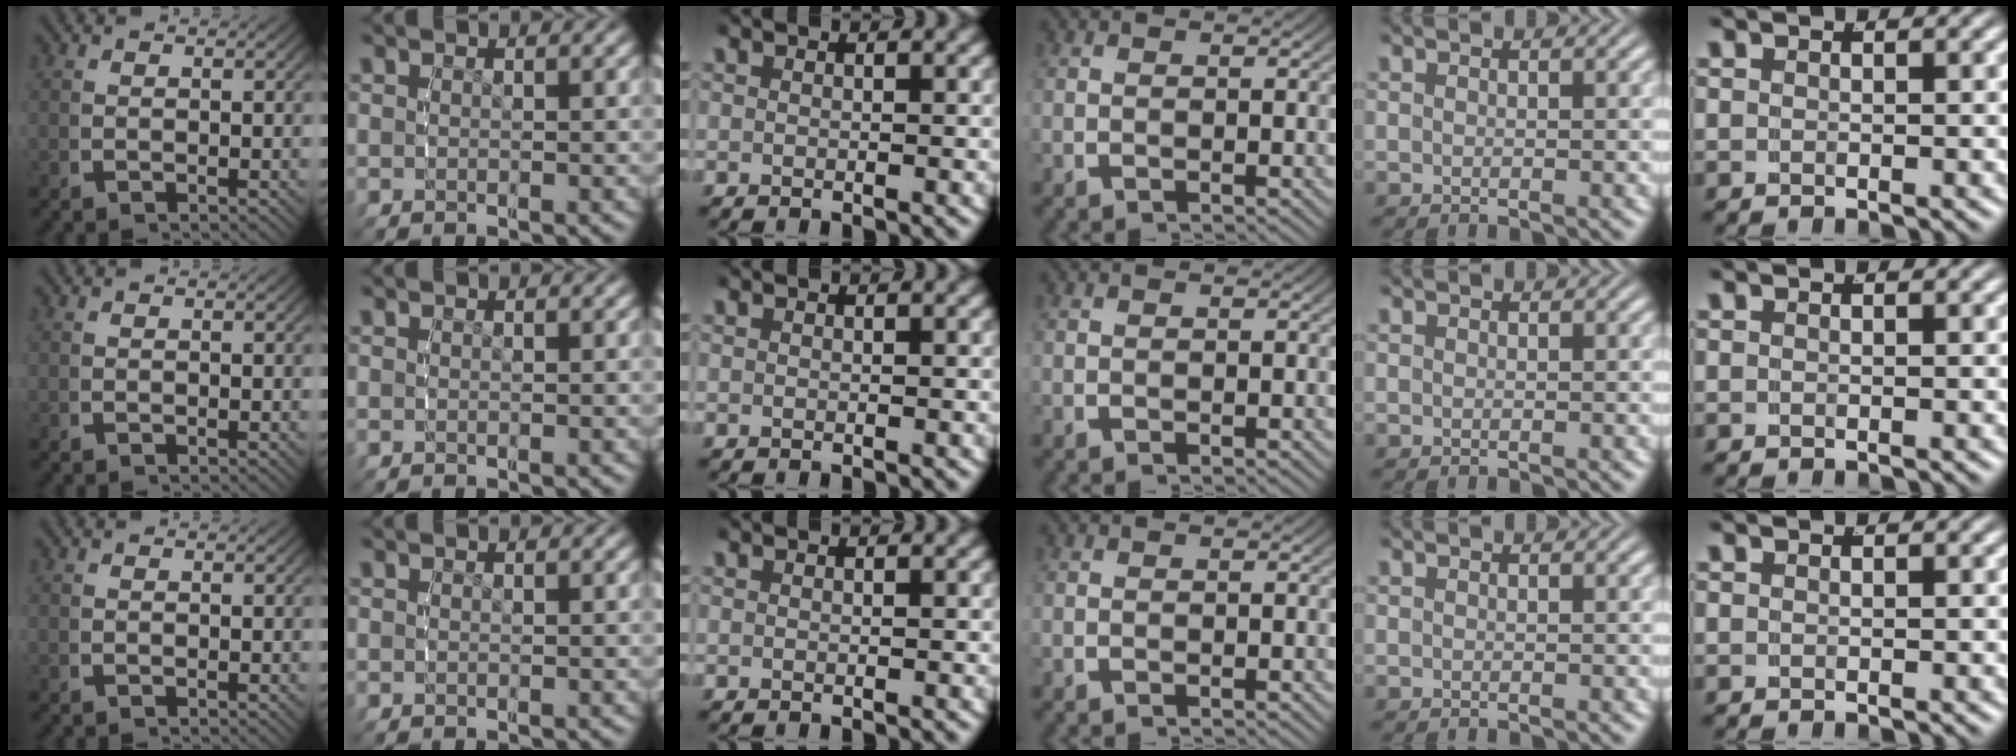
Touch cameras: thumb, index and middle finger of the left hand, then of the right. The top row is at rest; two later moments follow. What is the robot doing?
{"motion": "reach", "object": "jacket"}